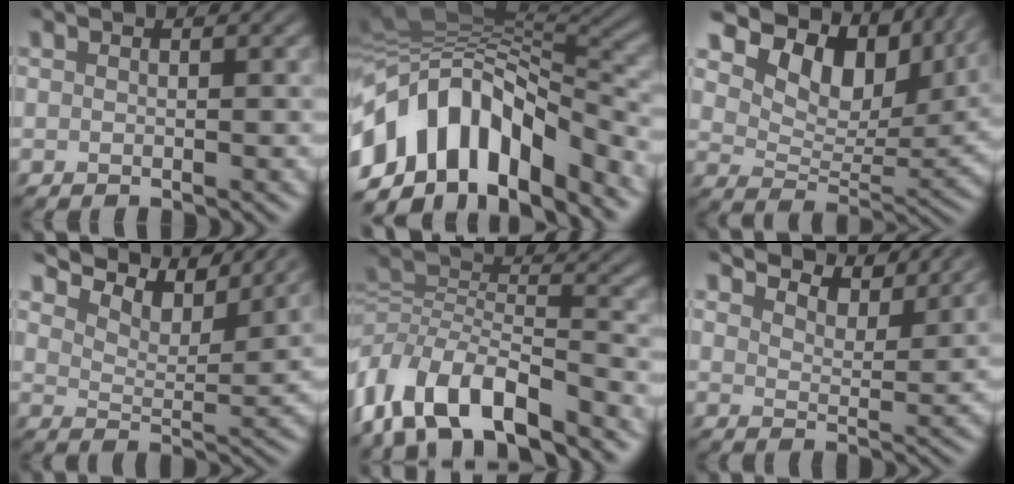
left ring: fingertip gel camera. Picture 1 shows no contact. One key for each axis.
{"total": 13.4, "fx": -5.9, "fy": 7.7, "fz": 9.3, "tx": -0.159, "ty": 0.021, "tz": -0.109}
{"total": 12.8, "fx": 7.9, "fy": 7.0, "fz": 7.4, "tx": -0.122, "ty": 0.010, "tz": 0.131}
{"total": 8.4, "fx": 7.8, "fy": 1.6, "fz": 2.8, "tx": -0.063, "ty": 0.006, "tz": 0.112}
{"total": 10.1, "fx": -6.3, "fy": 4.1, "fz": 6.7, "tx": -0.122, "ty": 0.004, "tz": -0.126}
{"total": 6.2, "fx": 5.9, "fy": 0.9, "fz": 1.6, "tx": -0.046, "ty": 0.003, "tz": 0.079}